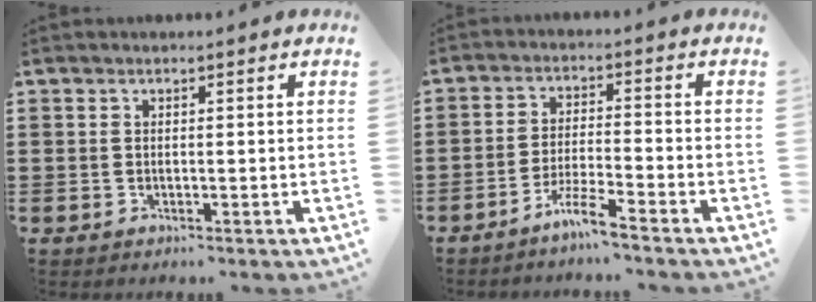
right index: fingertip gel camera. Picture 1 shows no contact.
{"total": 5.0, "force": [-4.2, -0.4, 2.8], "torque": [-0.069, -0.012, -0.083]}